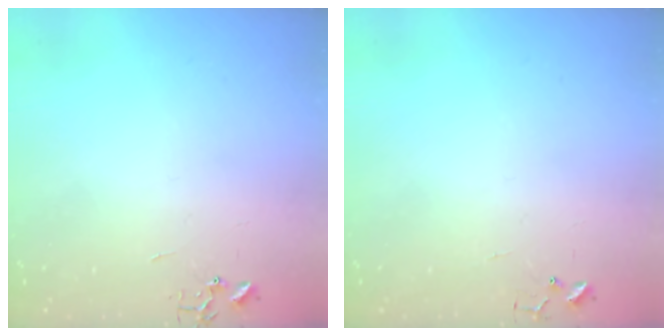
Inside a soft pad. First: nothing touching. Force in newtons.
{"total": 4.9, "press": 4.8, "slide": 0.4}